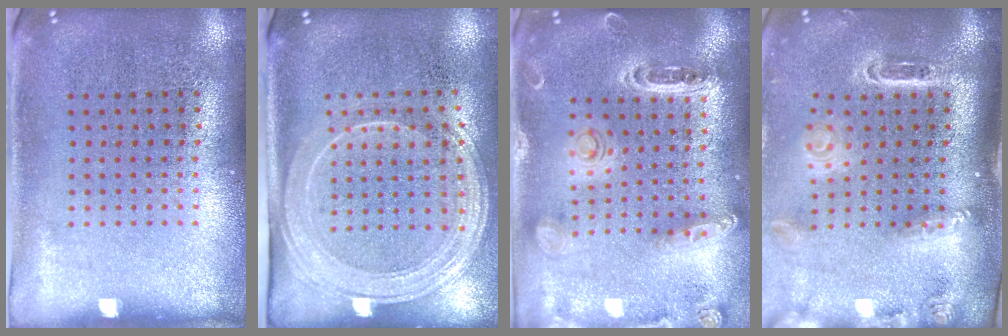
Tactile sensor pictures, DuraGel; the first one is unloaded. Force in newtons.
{"total": 2.2, "press": 1.8, "slide": 1.2}
{"total": 1.4, "press": 1.4, "slide": 0.1}
{"total": 2.8, "press": 2.0, "slide": 1.9}